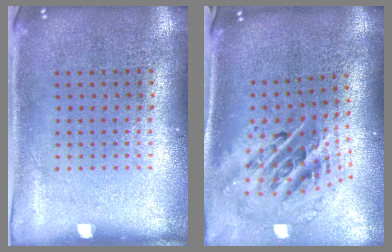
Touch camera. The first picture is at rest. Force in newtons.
{"total": 2.7, "press": 1.8, "slide": 1.9}